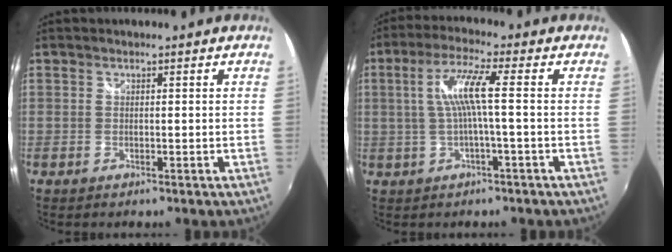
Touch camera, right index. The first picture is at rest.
{"total": 6.8, "force": [-0.1, -0.3, 6.8], "torque": [-0.140, 0.005, 0.006]}